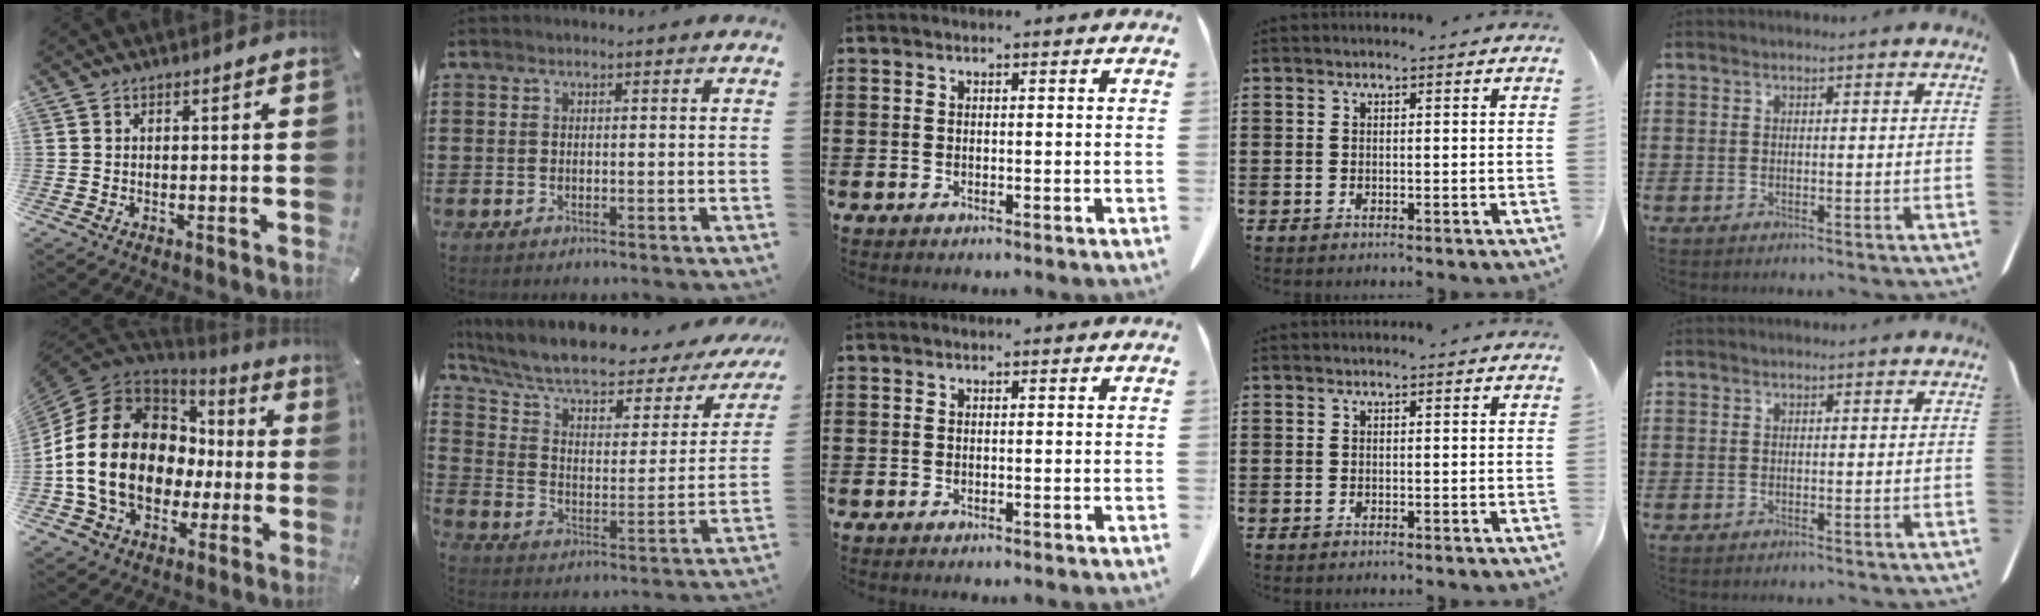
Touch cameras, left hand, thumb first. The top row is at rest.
{"thumb": {"total": 18.8, "force": [-2.2, 14.8, 11.4], "torque": [-0.257, 0.013, -0.036]}, "index": {"total": 8.4, "force": [6.5, 2.4, 4.7], "torque": [-0.112, -0.045, 0.108]}}